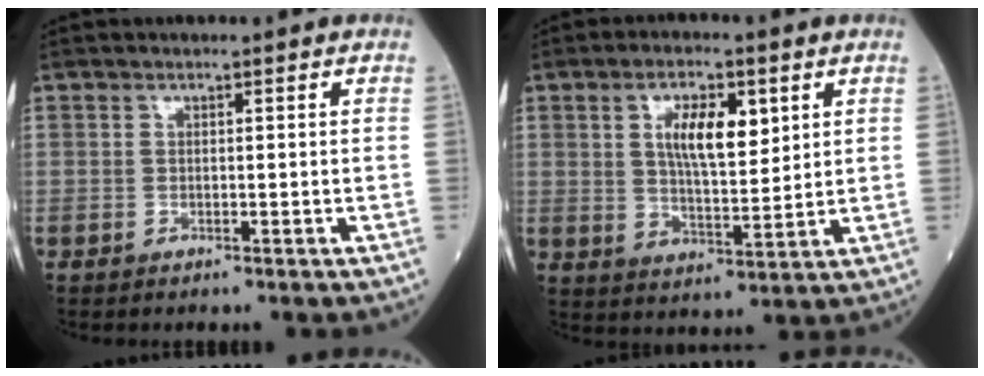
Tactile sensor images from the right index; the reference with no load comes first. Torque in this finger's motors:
{"motor_torque": [0.90, 0.30, 0.21, 0.10]}